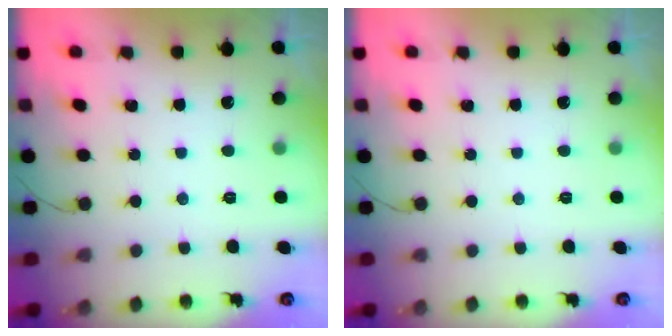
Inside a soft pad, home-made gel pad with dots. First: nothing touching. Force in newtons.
{"total": 0.0}